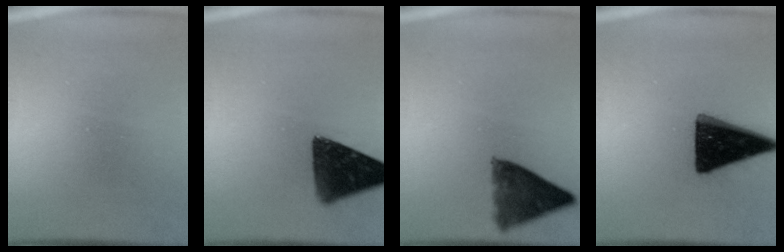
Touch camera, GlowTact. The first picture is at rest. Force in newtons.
{"total": 12.6}
{"total": 8.1}
{"total": 18.2}